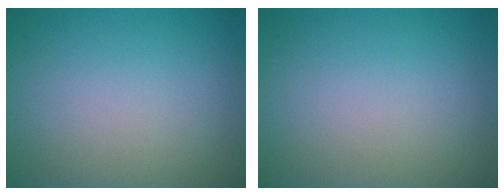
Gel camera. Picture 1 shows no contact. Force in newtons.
{"total": 0.0}